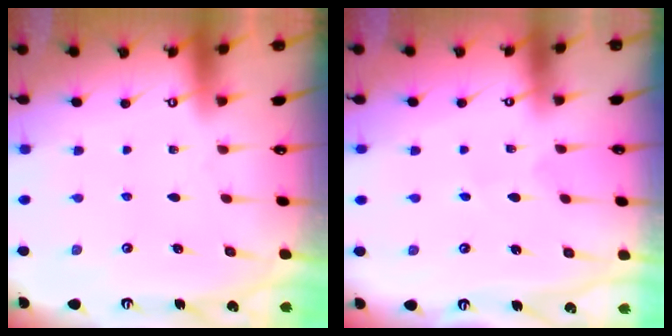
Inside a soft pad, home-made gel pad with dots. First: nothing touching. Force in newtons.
{"total": 2.7, "press": 2.6, "slide": 0.2}